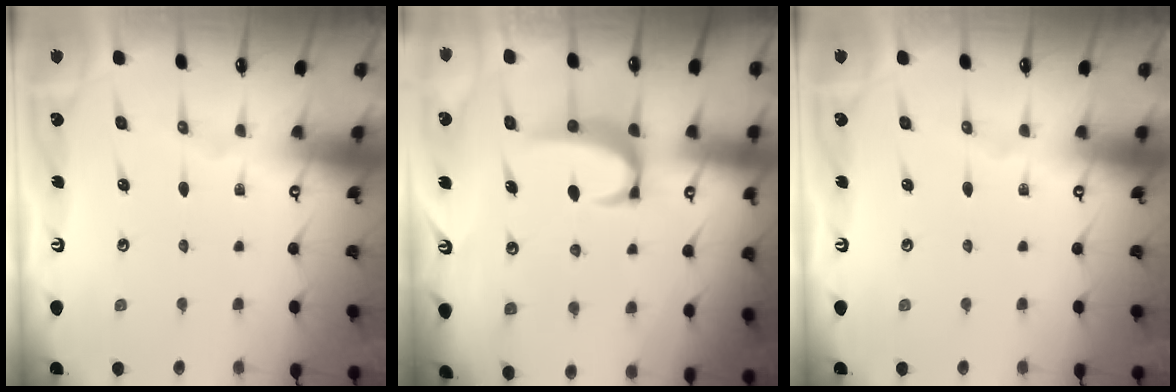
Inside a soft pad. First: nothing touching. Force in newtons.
{"total": 3.5, "press": 3.4, "slide": 0.2}
{"total": 0.0}